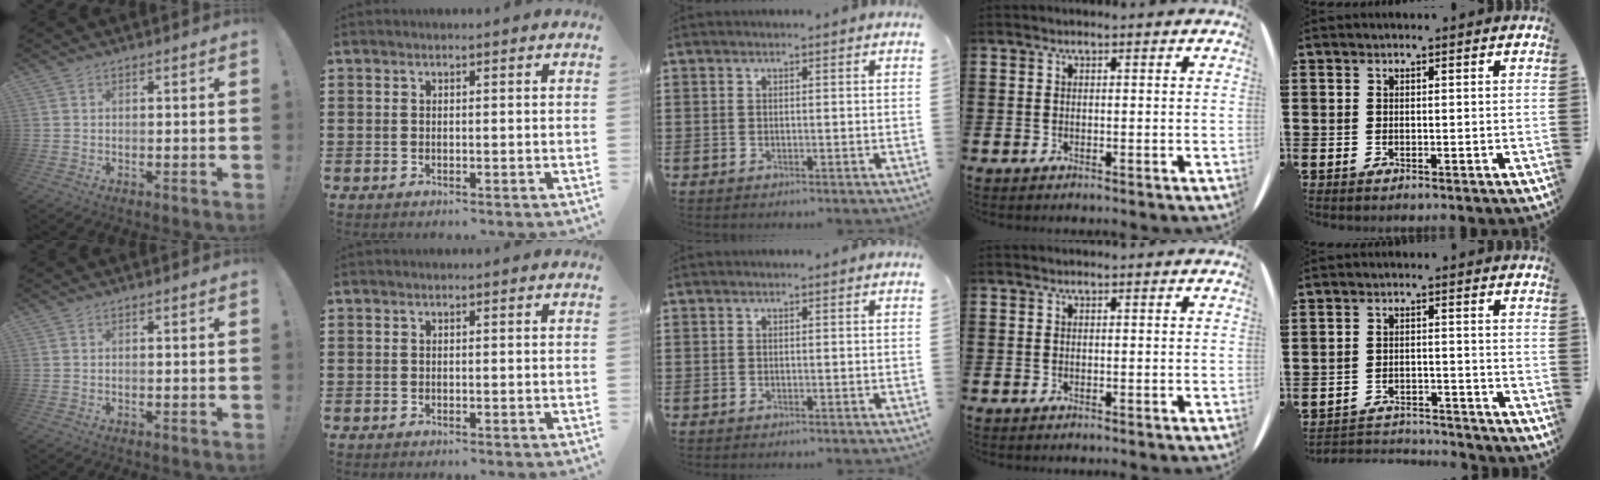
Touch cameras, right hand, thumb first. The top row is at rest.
{"little": {"total": 2.9, "force": [-2.9, 0.4, 0.0], "torque": [-0.008, 0.003, -0.064]}}